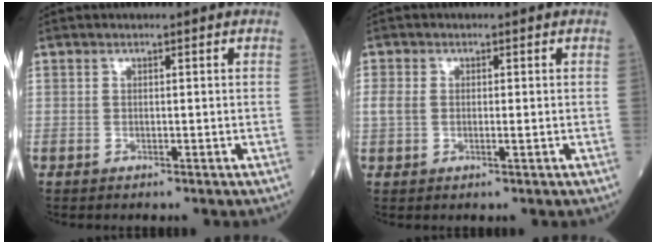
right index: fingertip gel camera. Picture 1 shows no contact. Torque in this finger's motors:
{"motor_torque": [0.30, -0.01, 0.16, 0.04]}